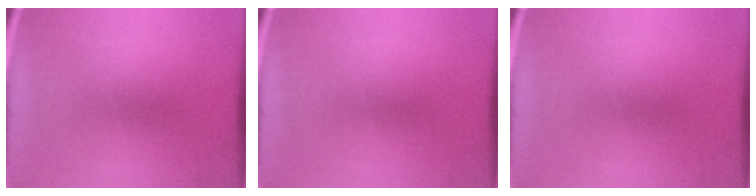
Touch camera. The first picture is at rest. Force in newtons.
{"total": 0.0}
{"total": 0.0}